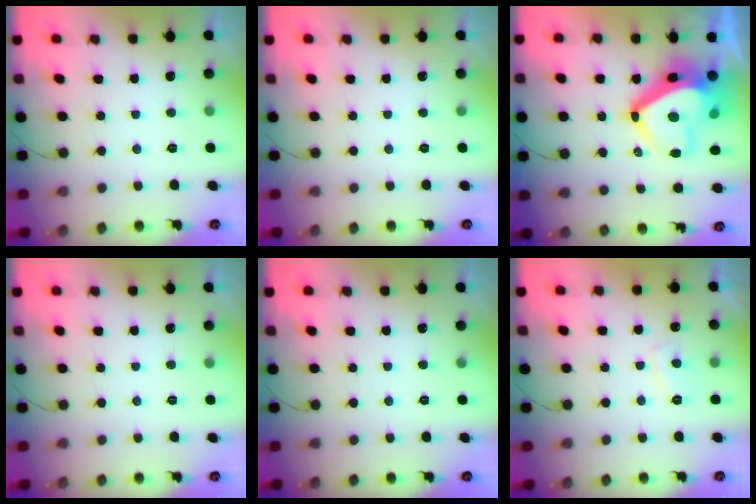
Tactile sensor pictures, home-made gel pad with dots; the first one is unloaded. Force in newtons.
{"total": 0.0}
{"total": 16.6, "press": 16.6, "slide": 1.6}
{"total": 0.0}
{"total": 0.0}
{"total": 3.0, "press": 3.0, "slide": 0.6}